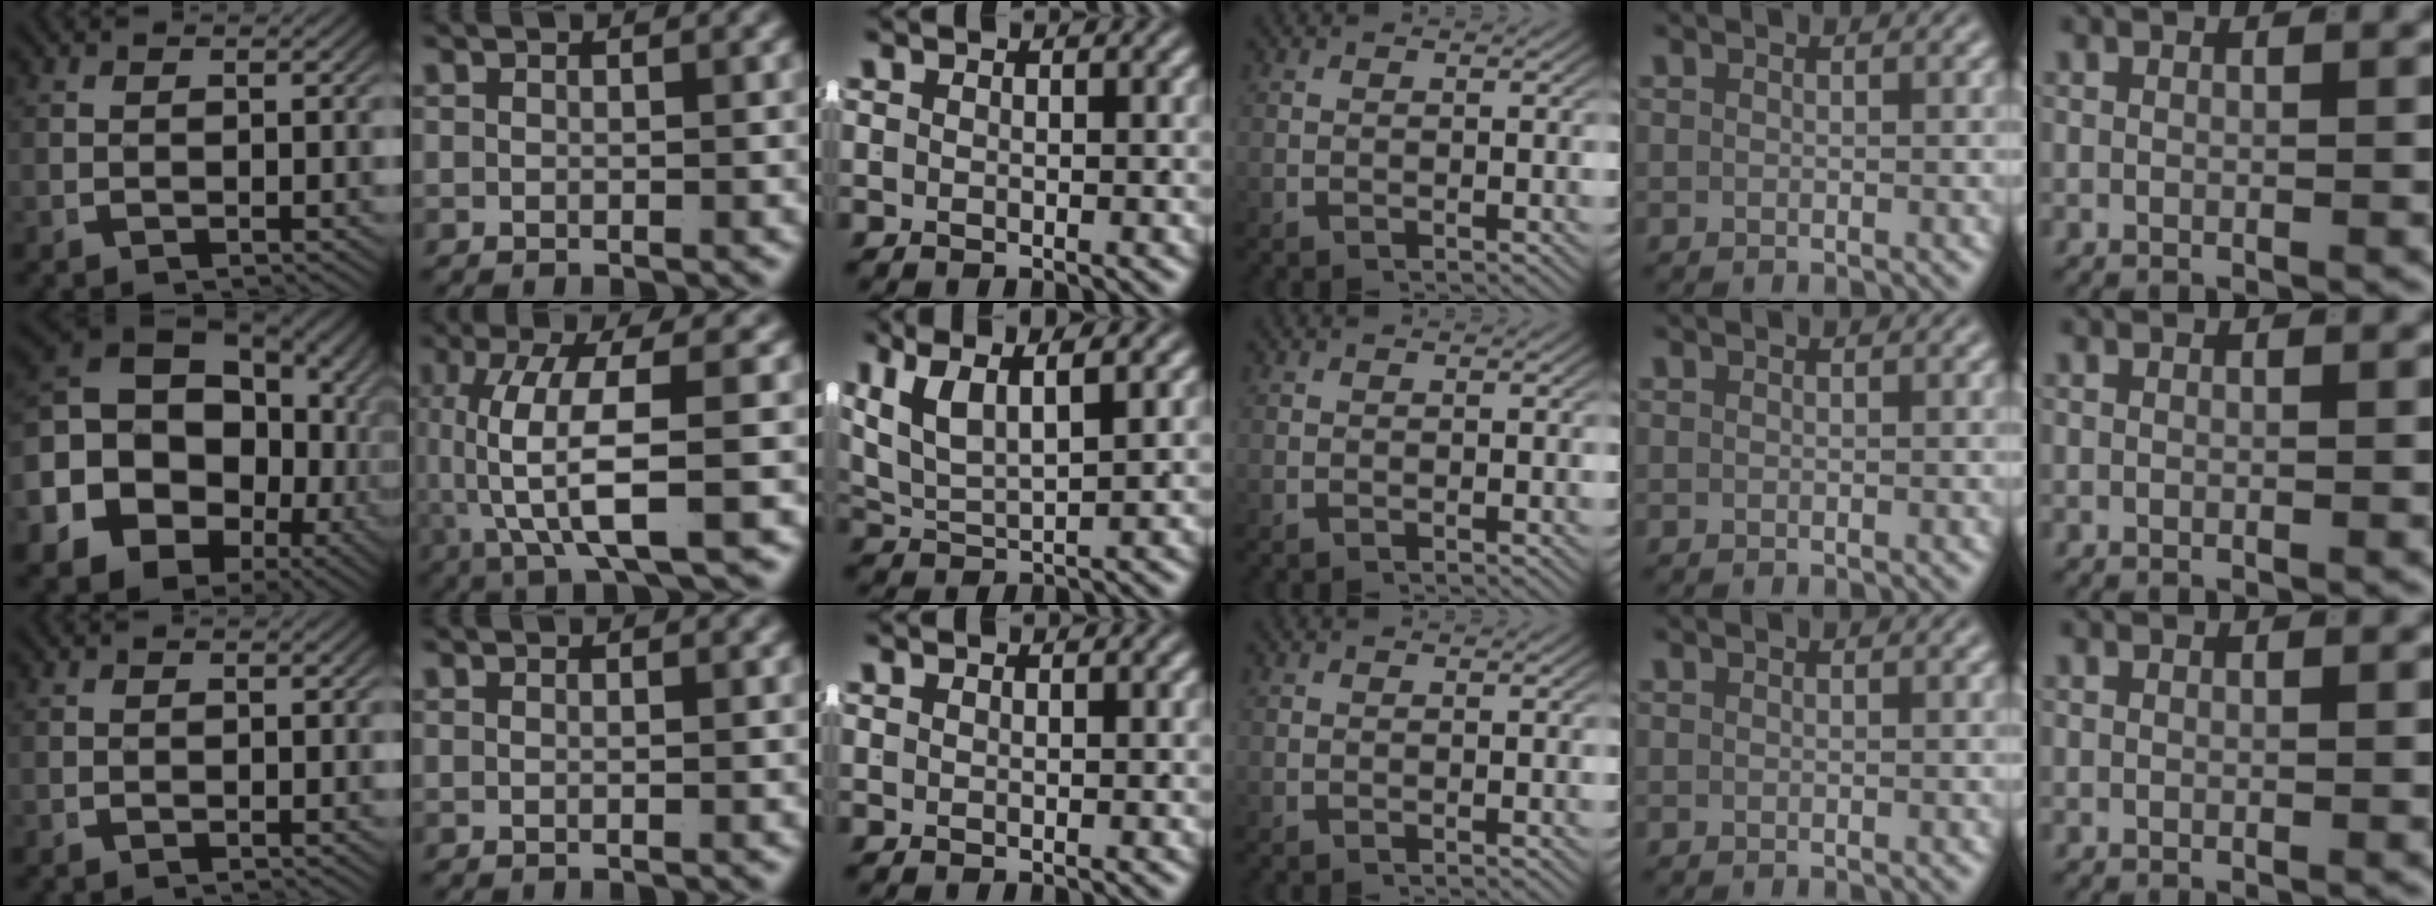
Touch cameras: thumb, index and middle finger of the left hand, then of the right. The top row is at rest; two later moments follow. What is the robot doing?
{"motion": "lift_and_place", "object": "shorts"}